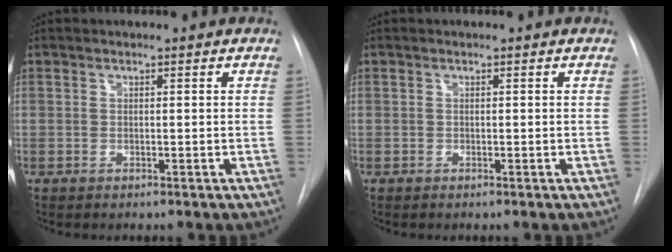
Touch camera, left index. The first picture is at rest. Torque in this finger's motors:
{"motor_torque": [0.00, 0.00, 0.00, 0.00]}